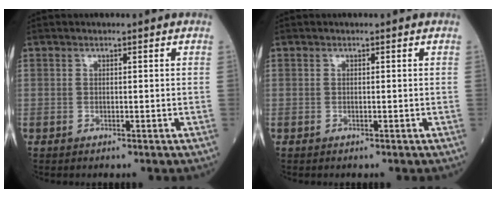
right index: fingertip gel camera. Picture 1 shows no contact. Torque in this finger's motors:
{"motor_torque": [-0.01, 0.01, 0.05, 0.00]}